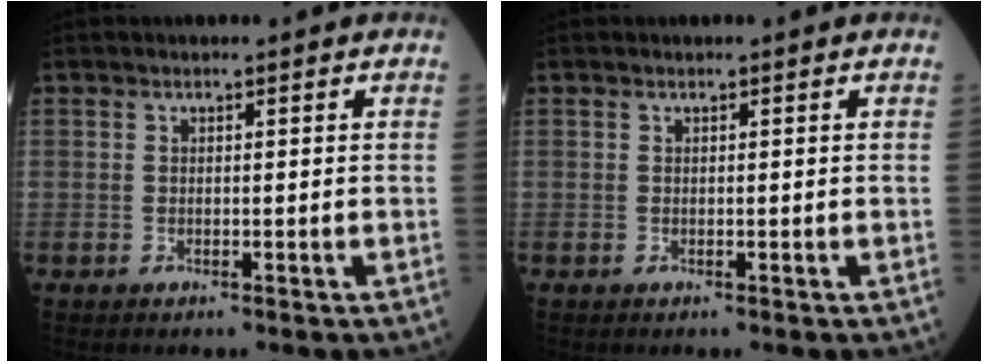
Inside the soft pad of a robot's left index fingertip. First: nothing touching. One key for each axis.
{"total": 0.0}